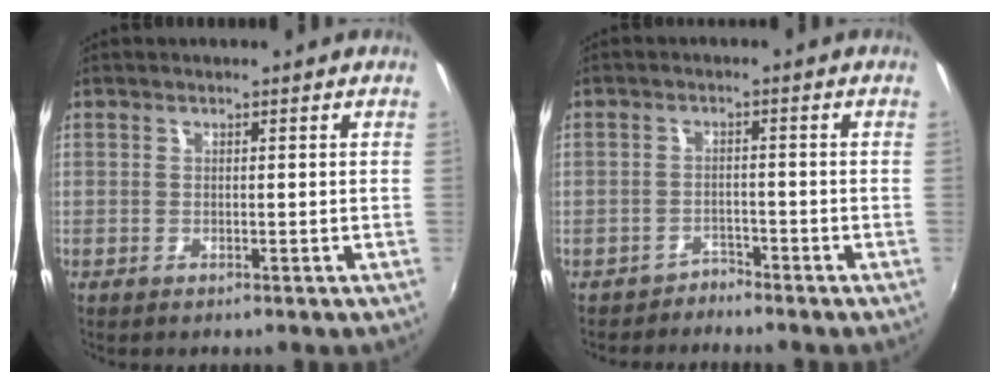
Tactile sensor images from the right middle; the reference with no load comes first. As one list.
[{"total": 2.3, "force": [-1.9, 1.0, -0.8], "torque": [0.011, 0.010, -0.036]}]